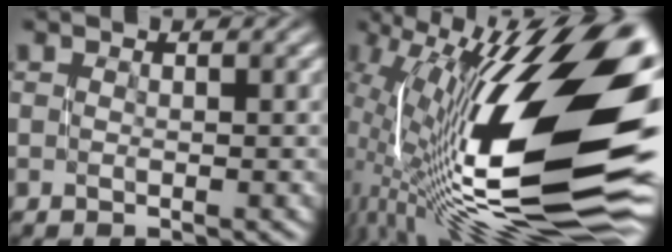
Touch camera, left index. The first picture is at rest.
{"total": 17.6, "force": [1.2, 6.0, 16.5], "torque": [-0.278, 0.002, 0.011]}